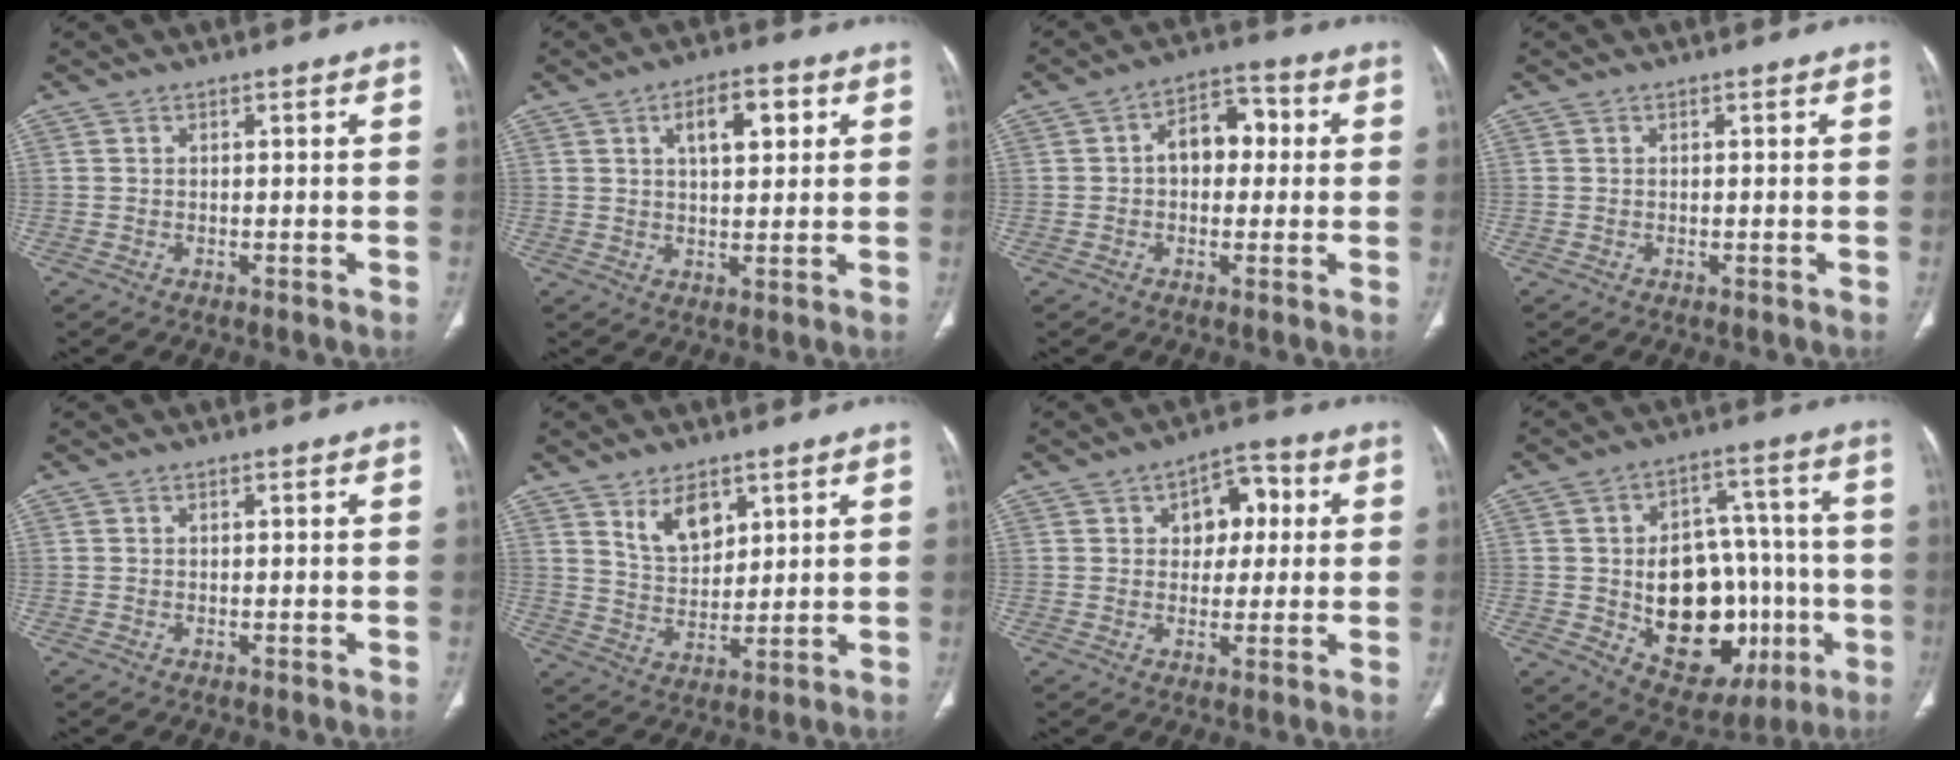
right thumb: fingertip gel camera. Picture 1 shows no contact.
{"total": 7.9, "force": [2.9, 3.7, 6.3], "torque": [-0.079, -0.003, 0.045]}
{"total": 8.5, "force": [0.7, 5.8, 6.2], "torque": [-0.064, 0.028, 0.003]}
{"total": 0.0}
{"total": 0.0}
{"total": 7.9, "force": [4.5, 4.5, 4.6], "torque": [-0.060, -0.034, 0.091]}
{"total": 8.3, "force": [2.1, 5.7, 5.6], "torque": [-0.036, 0.012, 0.025]}
{"total": 23.6, "force": [-4.8, 15.2, 17.4], "torque": [-0.205, 0.033, -0.042]}